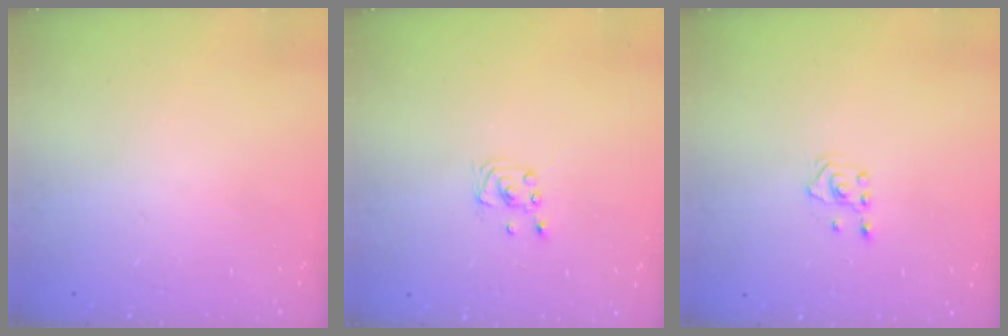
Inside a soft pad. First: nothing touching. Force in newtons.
{"total": 2.1, "press": 2.1, "slide": 0.2}
{"total": 2.0, "press": 1.8, "slide": 0.9}